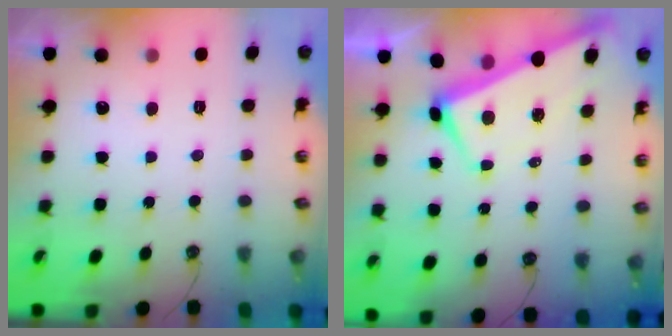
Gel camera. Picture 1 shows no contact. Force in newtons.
{"total": 1.6, "press": 1.4, "slide": 0.8}